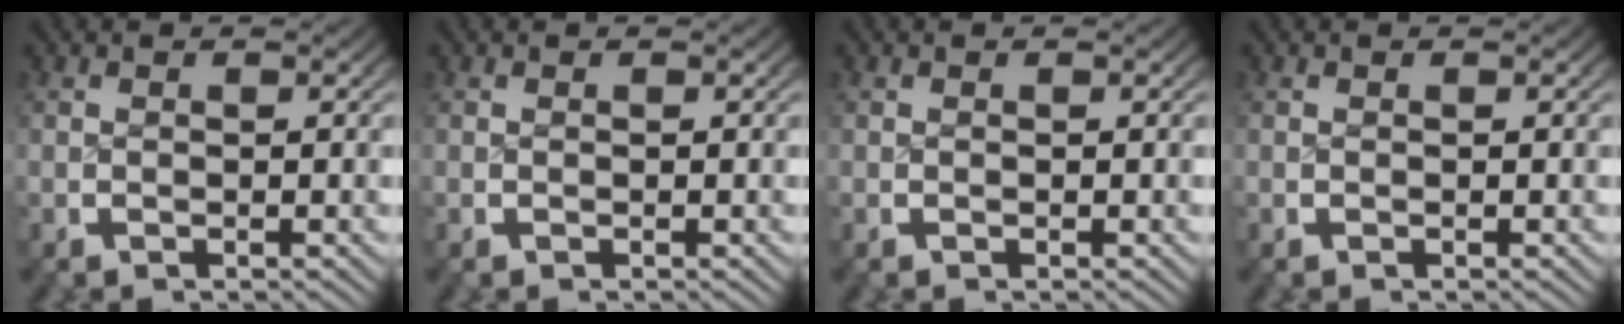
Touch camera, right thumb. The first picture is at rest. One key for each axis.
{"total": 0.0}
{"total": 0.0}
{"total": 0.0}